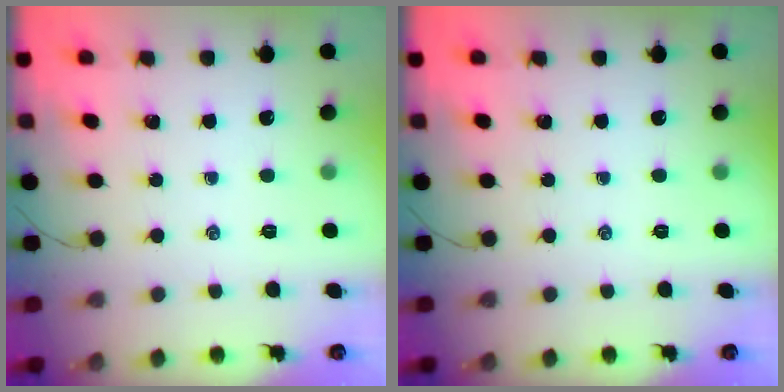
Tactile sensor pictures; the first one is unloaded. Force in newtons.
{"total": 0.0}